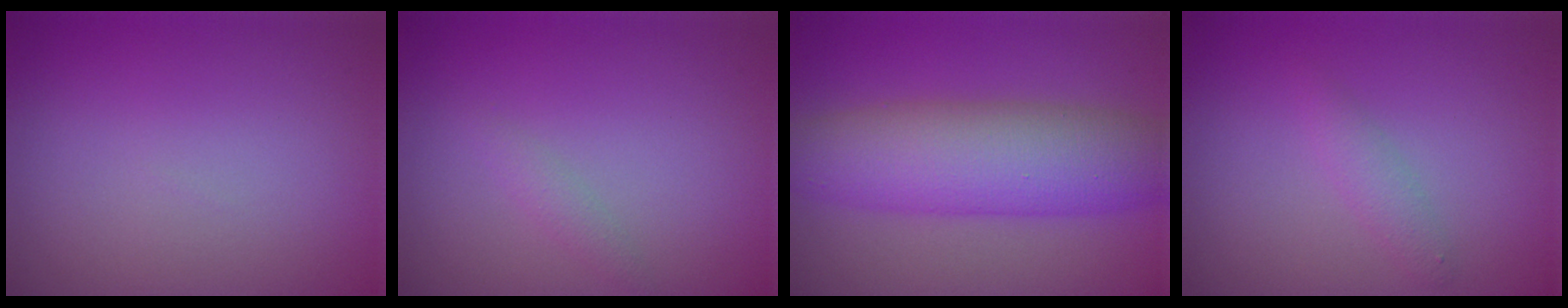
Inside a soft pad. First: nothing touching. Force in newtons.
{"total": 0.9, "press": 0.9, "slide": 0.0}
{"total": 7.9, "press": 7.9, "slide": 0.1}
{"total": 1.4, "press": 1.4, "slide": 0.0}